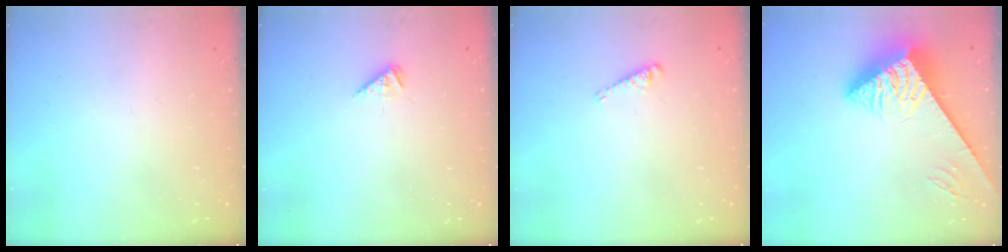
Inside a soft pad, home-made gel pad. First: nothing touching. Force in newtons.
{"total": 2.2, "press": 2.2, "slide": 0.4}
{"total": 3.7, "press": 3.7, "slide": 0.3}
{"total": 8.8, "press": 8.8, "slide": 0.9}